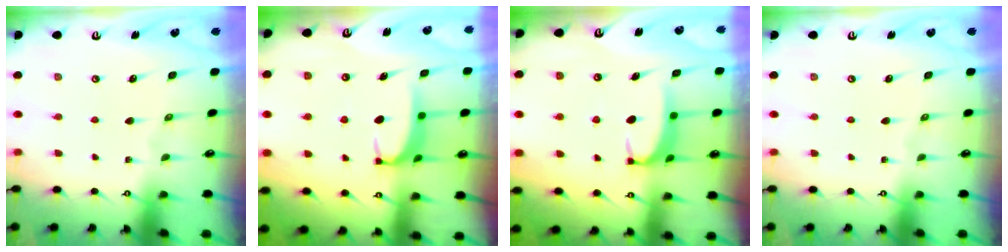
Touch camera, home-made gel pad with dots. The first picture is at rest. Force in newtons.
{"total": 1.7, "press": 1.6, "slide": 0.5}
{"total": 1.9, "press": 1.8, "slide": 0.4}
{"total": 0.0}